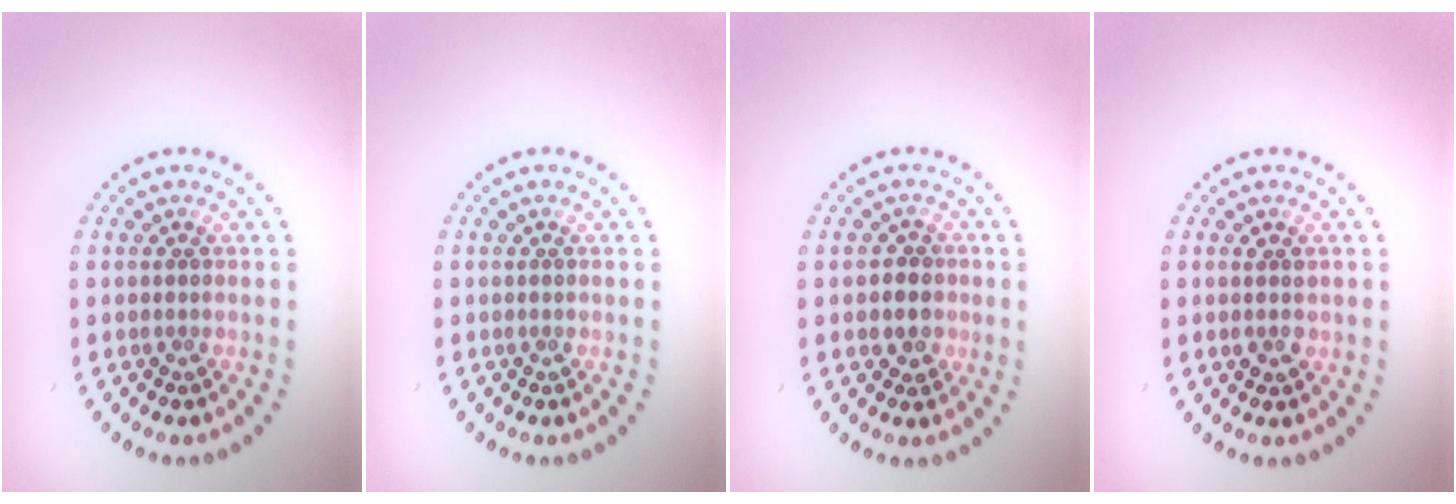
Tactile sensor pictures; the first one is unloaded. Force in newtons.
{"total": 0.0}
{"total": 2.4, "press": 2.2, "slide": 1.0}
{"total": 1.4, "press": 1.3, "slide": 0.3}